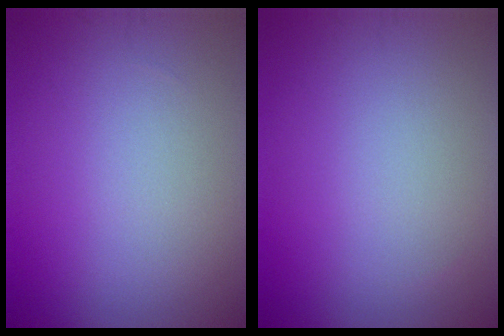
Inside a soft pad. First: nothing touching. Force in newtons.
{"total": 0.0}